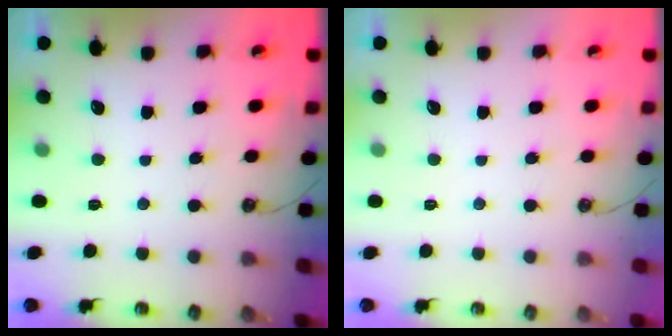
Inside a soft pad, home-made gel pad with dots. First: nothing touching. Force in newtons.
{"total": 0.0}